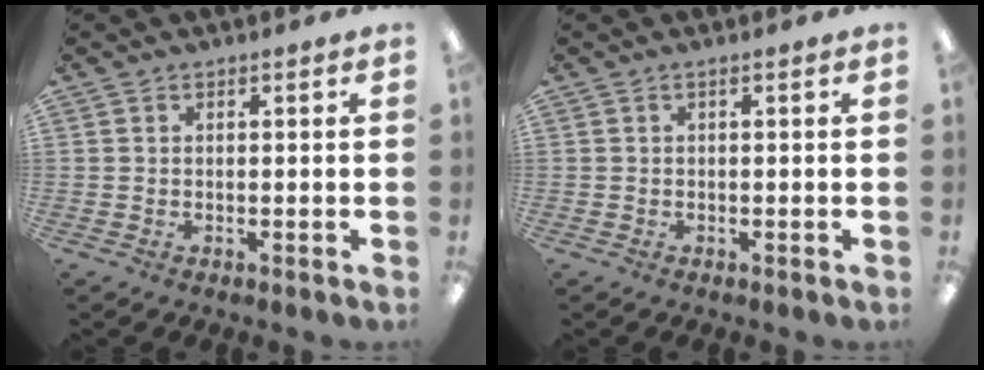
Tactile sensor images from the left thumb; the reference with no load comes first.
{"total": 0.0}